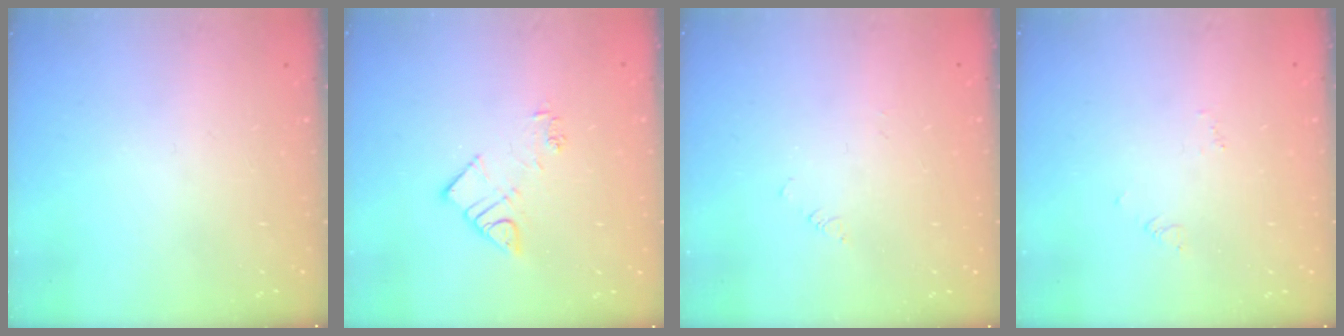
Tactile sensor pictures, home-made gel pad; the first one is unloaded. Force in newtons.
{"total": 7.7, "press": 7.7, "slide": 0.2}
{"total": 1.4, "press": 1.3, "slide": 0.3}
{"total": 2.7, "press": 2.7, "slide": 0.2}